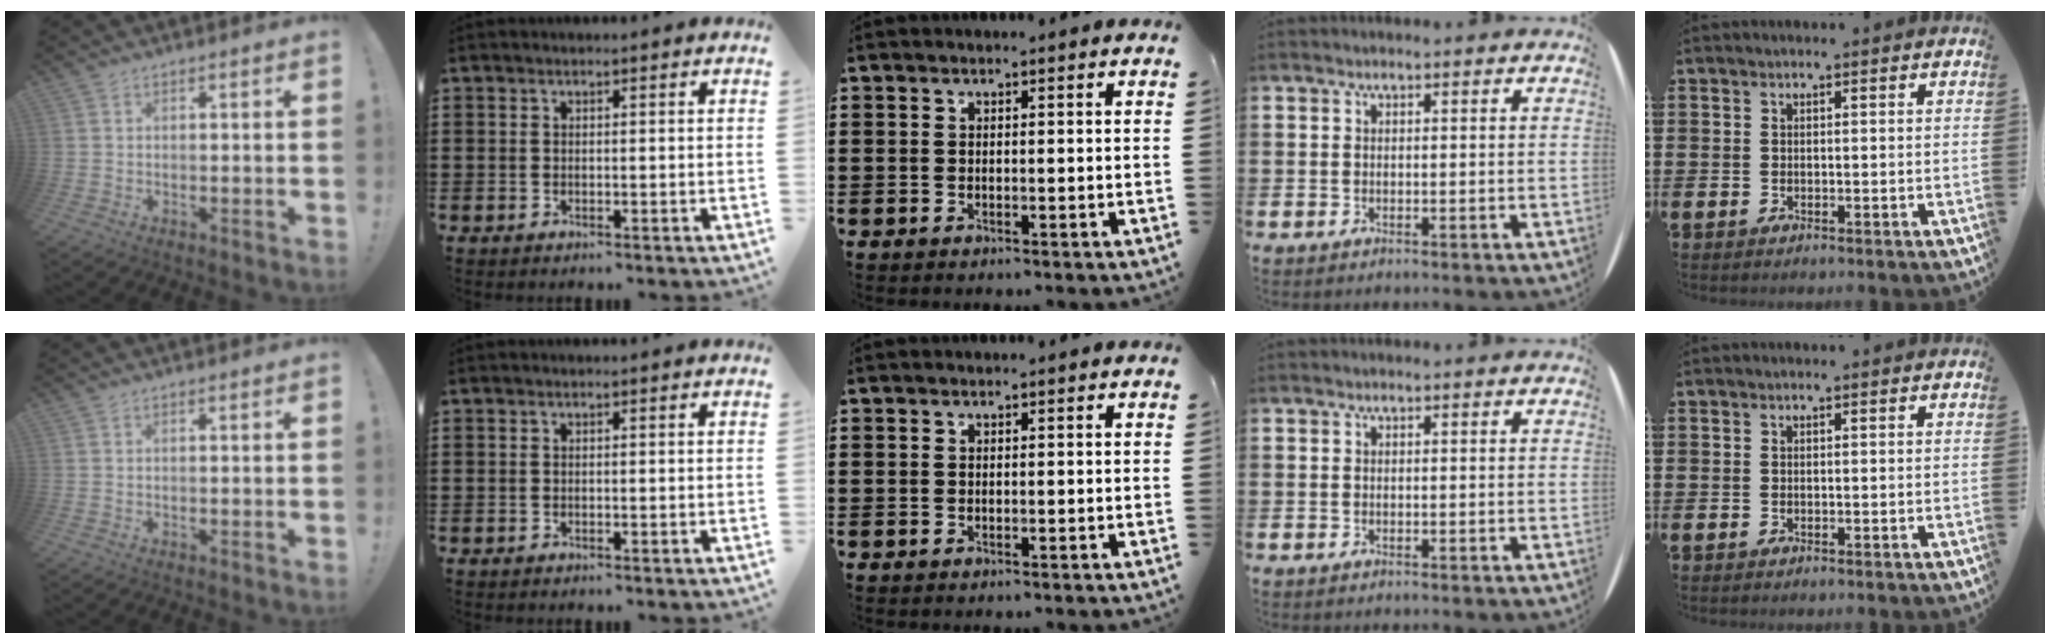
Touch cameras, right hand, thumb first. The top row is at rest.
{}